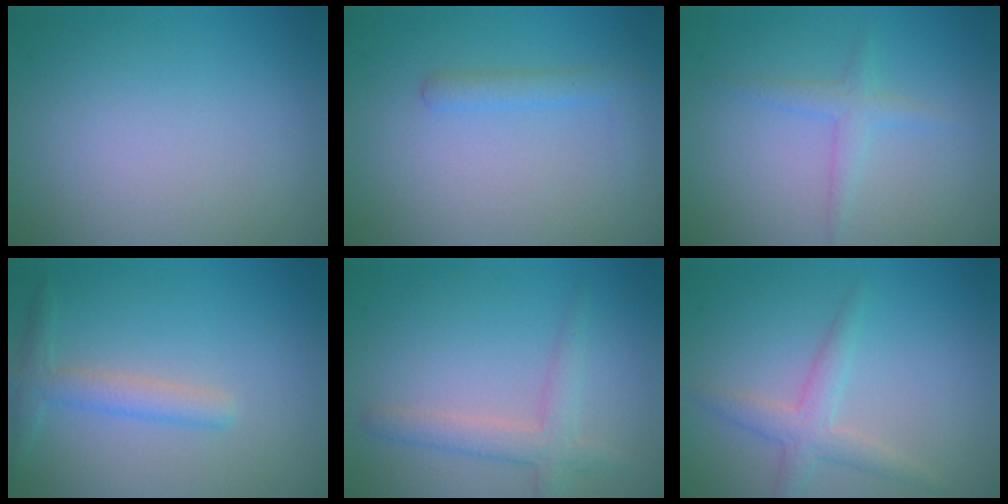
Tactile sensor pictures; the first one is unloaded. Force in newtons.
{"total": 1.6, "press": 1.6, "slide": 0.1}
{"total": 1.7, "press": 1.7, "slide": 0.0}
{"total": 2.3, "press": 2.3, "slide": 0.0}
{"total": 2.6, "press": 2.6, "slide": 0.1}
{"total": 2.5, "press": 2.5, "slide": 0.0}